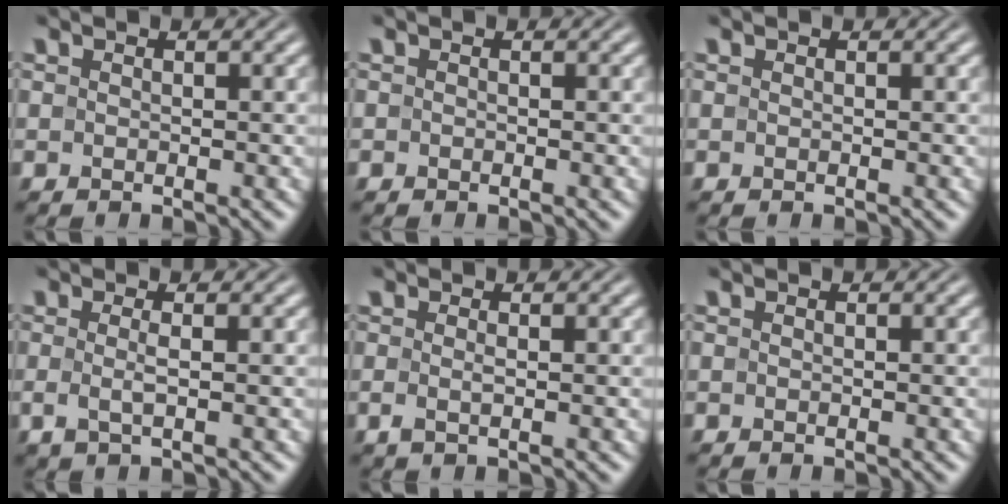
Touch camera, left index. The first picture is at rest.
{"total": 0.0}
{"total": 0.0}
{"total": 1.6, "force": [-0.1, 0.3, 1.5], "torque": [-0.033, -0.002, -0.002]}
{"total": 1.0, "force": [-0.1, 0.2, 1.0], "torque": [-0.024, -0.001, -0.001]}
{"total": 0.0}